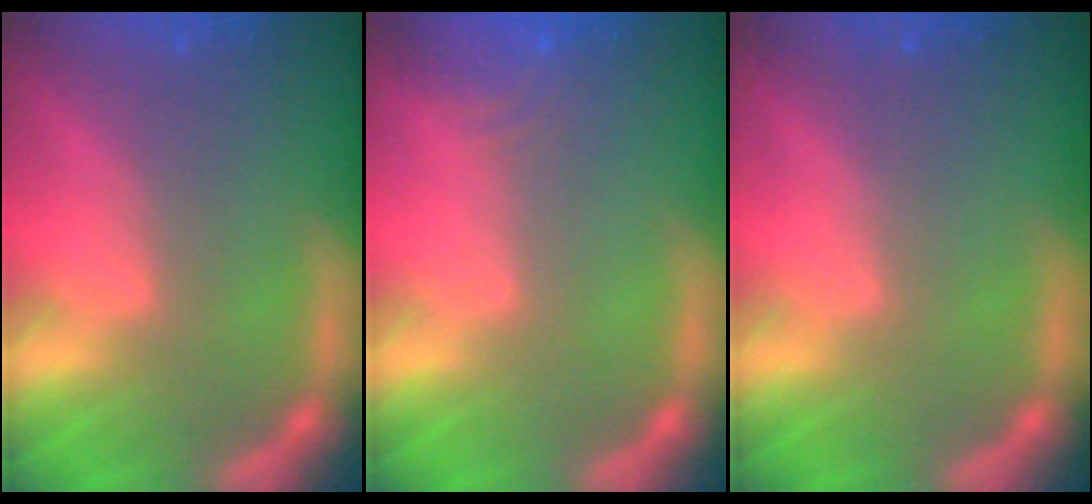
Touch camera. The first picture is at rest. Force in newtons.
{"total": 3.0}
{"total": 0.0}